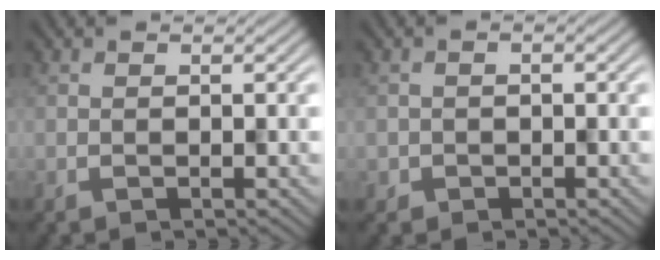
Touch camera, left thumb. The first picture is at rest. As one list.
[{"total": 1.3, "force": [-0.4, 1.2, -0.1], "torque": [0.003, -0.005, -0.008]}]